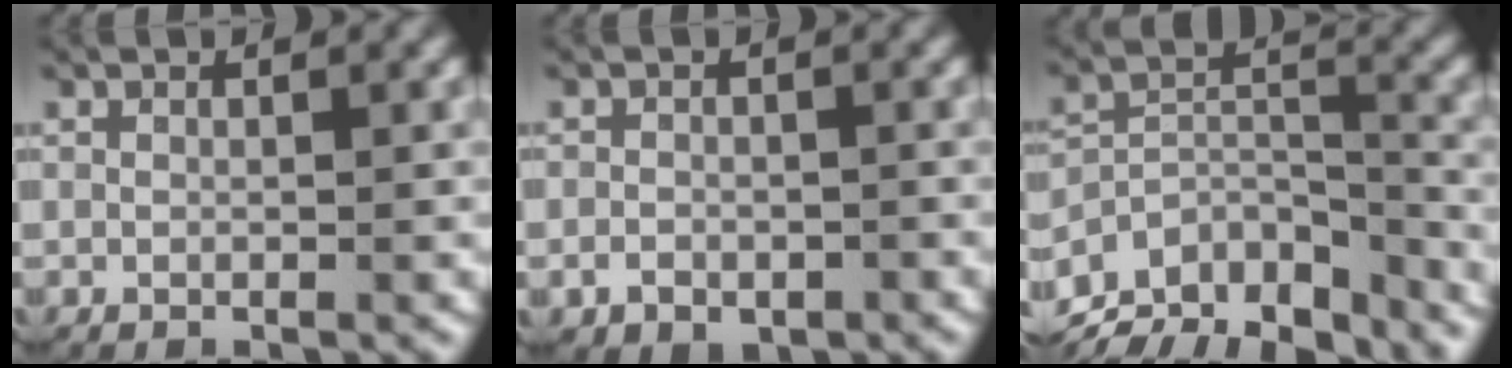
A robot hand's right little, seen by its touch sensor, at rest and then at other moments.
{"total": 2.3, "force": [-1.2, 1.7, 1.1], "torque": [-0.013, -0.005, -0.018]}
{"total": 15.1, "force": [-9.6, 8.8, 7.8], "torque": [-0.126, -0.047, -0.135]}